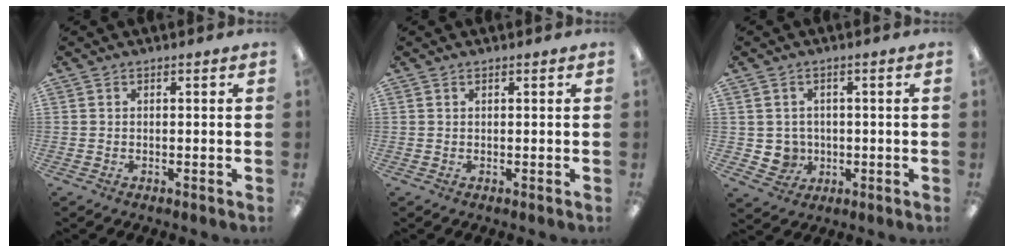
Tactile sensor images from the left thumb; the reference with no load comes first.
{"total": 0.6, "force": [0.4, 0.2, 0.4], "torque": [-0.008, 0.001, 0.008]}
{"total": 4.1, "force": [0.2, 4.0, 0.8], "torque": [-0.016, 0.005, 0.008]}